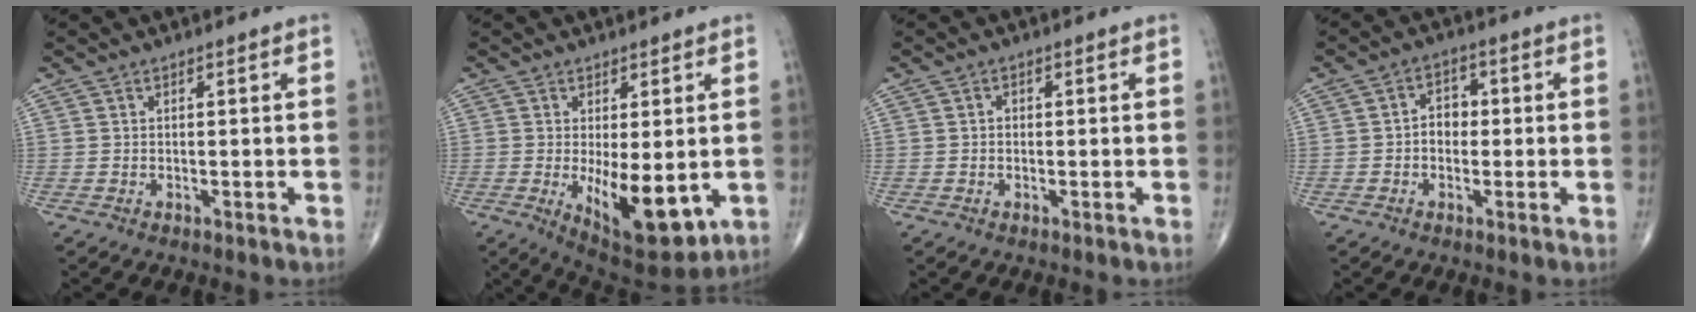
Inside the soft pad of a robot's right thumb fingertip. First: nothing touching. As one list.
[{"total": 12.5, "force": [-2.1, 5.2, 11.2], "torque": [-0.153, -0.027, -0.014]}, {"total": 0.9, "force": [0.0, 0.7, 0.5], "torque": [-0.005, 0.004, -0.003]}, {"total": 4.2, "force": [-0.3, 3.3, 2.7], "torque": [-0.025, 0.016, -0.014]}]